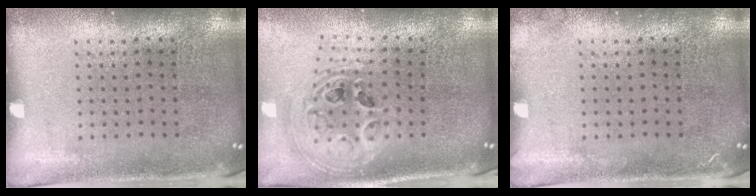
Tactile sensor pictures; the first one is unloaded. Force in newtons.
{"total": 2.3, "press": 1.8, "slide": 1.6}
{"total": 0.8, "press": 0.7, "slide": 0.2}